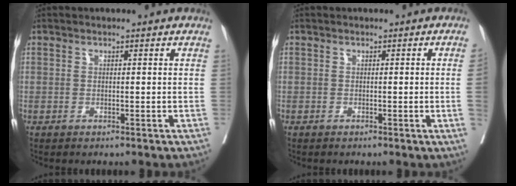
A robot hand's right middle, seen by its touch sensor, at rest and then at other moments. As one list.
[{"total": 2.3, "force": [-0.2, -0.9, 2.1], "torque": [-0.031, -0.004, 0.001]}]